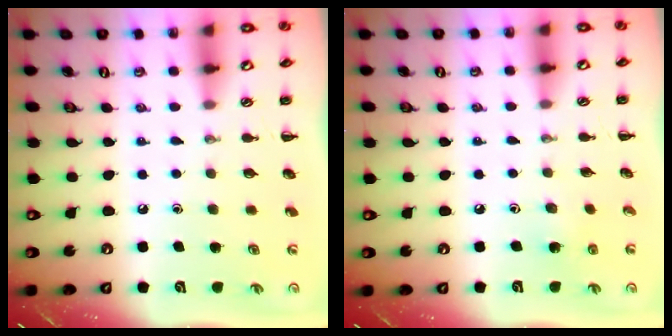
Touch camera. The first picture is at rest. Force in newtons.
{"total": 3.7, "press": 3.5, "slide": 1.1}